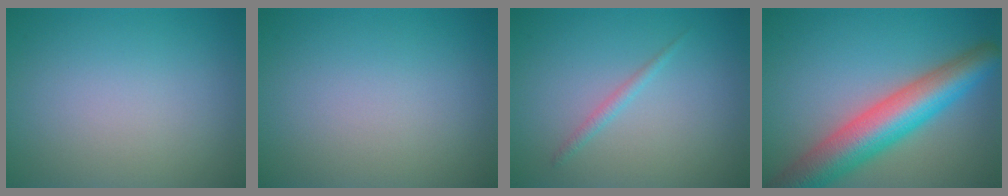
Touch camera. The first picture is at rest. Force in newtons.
{"total": 0.0}
{"total": 1.0, "press": 1.0, "slide": 0.1}
{"total": 8.7, "press": 8.7, "slide": 0.2}